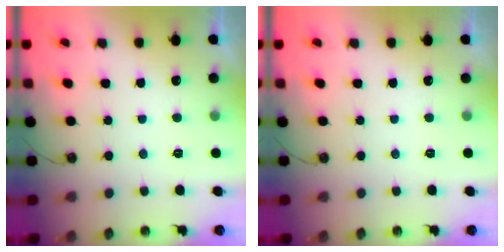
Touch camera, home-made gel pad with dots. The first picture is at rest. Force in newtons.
{"total": 0.0}